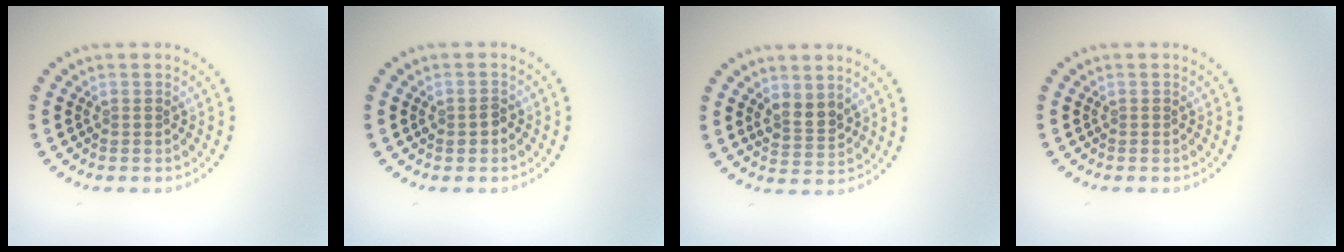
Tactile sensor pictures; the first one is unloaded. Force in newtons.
{"total": 1.1, "press": 1.1, "slide": 0.1}
{"total": 2.4, "press": 2.2, "slide": 1.0}
{"total": 0.0}